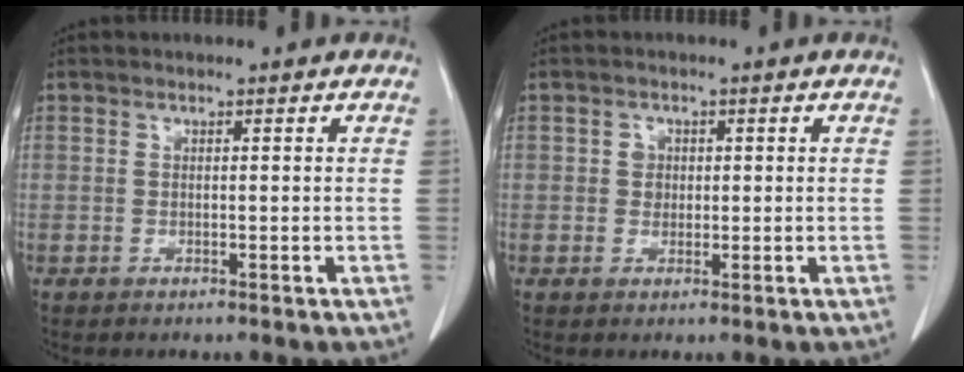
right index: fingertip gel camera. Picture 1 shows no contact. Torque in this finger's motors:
{"motor_torque": [0.03, -0.01, 0.00, 0.00]}